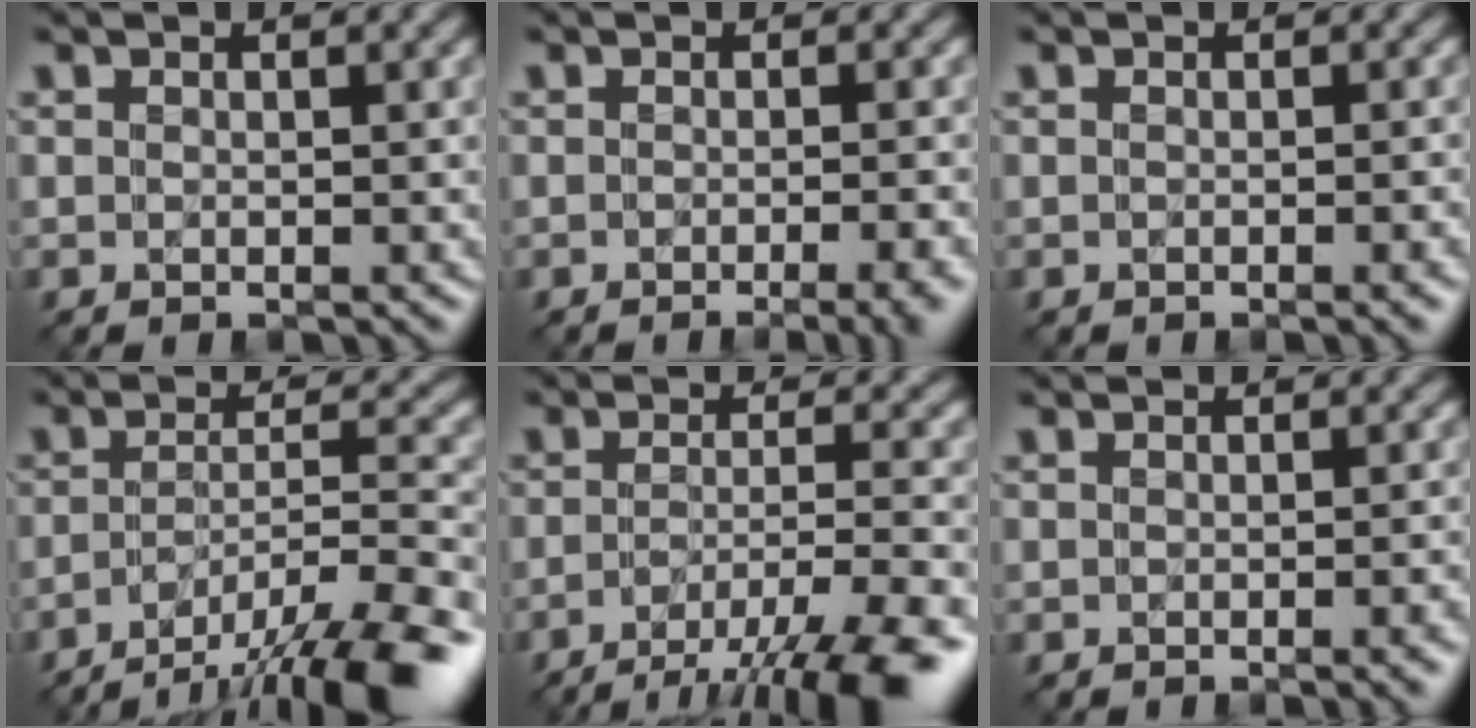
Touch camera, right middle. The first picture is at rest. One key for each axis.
{"total": 4.2, "fx": -1.7, "fy": 1.3, "fz": 3.7, "tx": -0.016, "ty": 0.000, "tz": -0.014}
{"total": 2.0, "fx": -0.6, "fy": 0.6, "fz": 1.8, "tx": -0.008, "ty": 0.003, "tz": -0.004}
{"total": 10.2, "fx": -7.0, "fy": 2.0, "fz": 7.1, "tx": -0.116, "ty": 0.004, "tz": -0.103}
{"total": 9.3, "fx": -6.0, "fy": 1.9, "fz": 6.8, "tx": -0.103, "ty": -0.006, "tz": -0.090}
{"total": 2.7, "fx": -0.7, "fy": 0.8, "fz": 2.4, "tx": -0.010, "ty": 0.004, "tz": -0.003}